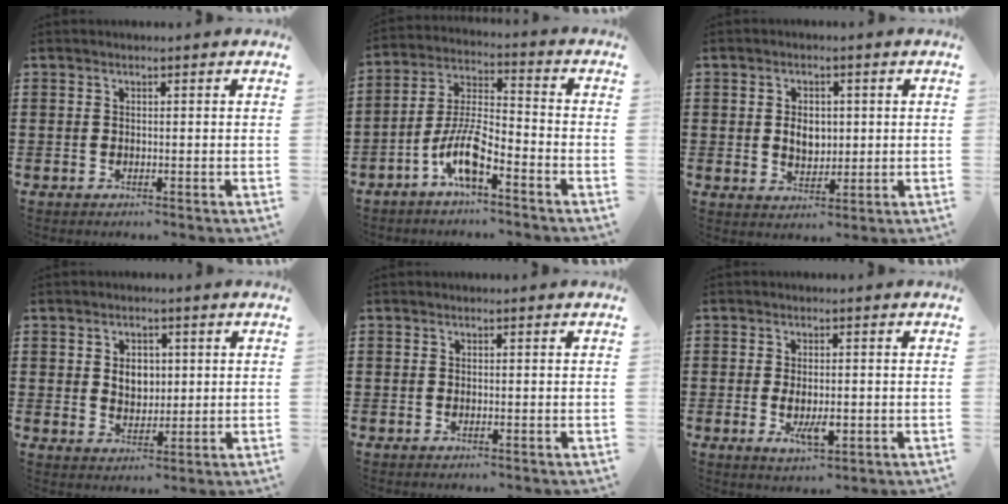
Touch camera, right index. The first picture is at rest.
{"total": 8.4, "force": [-5.0, 2.3, 6.4], "torque": [-0.145, -0.003, -0.097]}
{"total": 3.8, "force": [0.3, 2.6, 2.8], "torque": [-0.046, 0.001, 0.001]}
{"total": 3.7, "force": [0.7, 2.7, 2.5], "torque": [-0.050, 0.005, 0.010]}
{"total": 0.0}
{"total": 4.4, "force": [-0.9, 1.8, 3.9], "torque": [-0.066, -0.002, -0.017]}